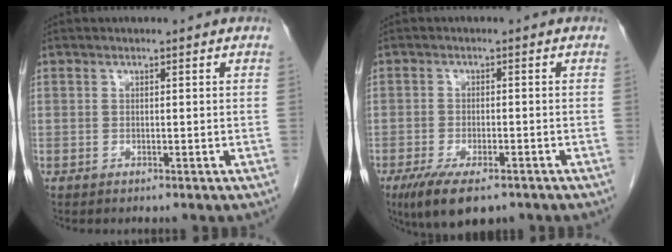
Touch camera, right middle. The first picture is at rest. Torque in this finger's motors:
{"motor_torque": [1.30, -0.84, 0.34, 0.10]}